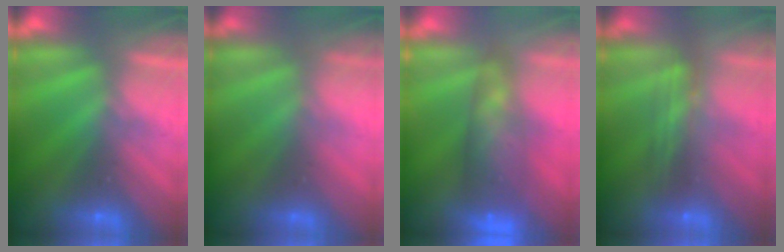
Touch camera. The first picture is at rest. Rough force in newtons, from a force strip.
{"total": 2.4}
{"total": 7.4}
{"total": 2.4}